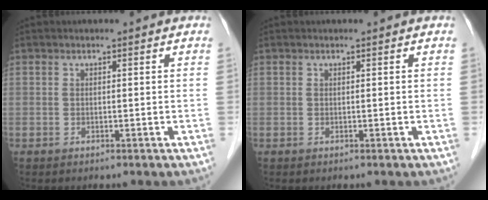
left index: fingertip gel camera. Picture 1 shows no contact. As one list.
[{"total": 0.0}]